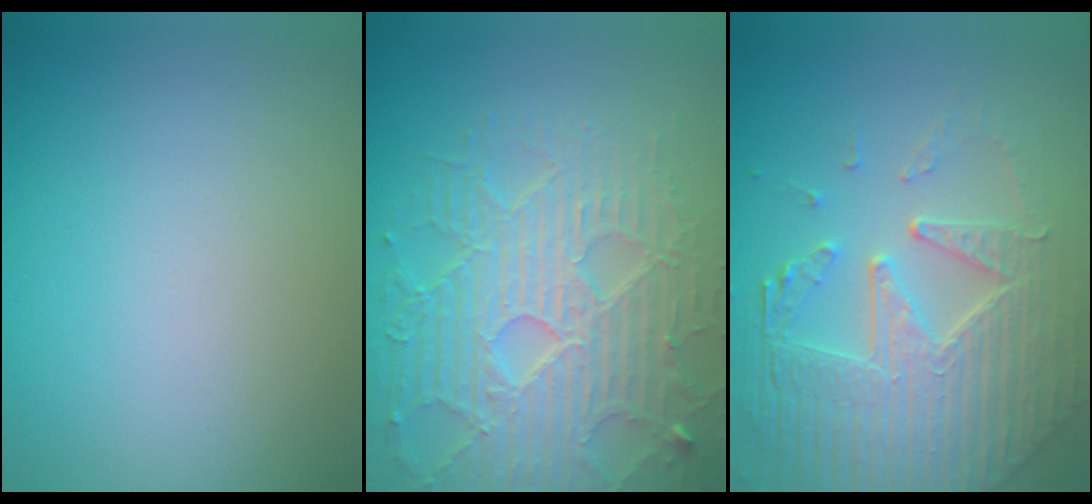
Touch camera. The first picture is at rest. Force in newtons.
{"total": 6.9, "press": 5.5, "slide": 4.0}
{"total": 7.6, "press": 5.5, "slide": 5.2}